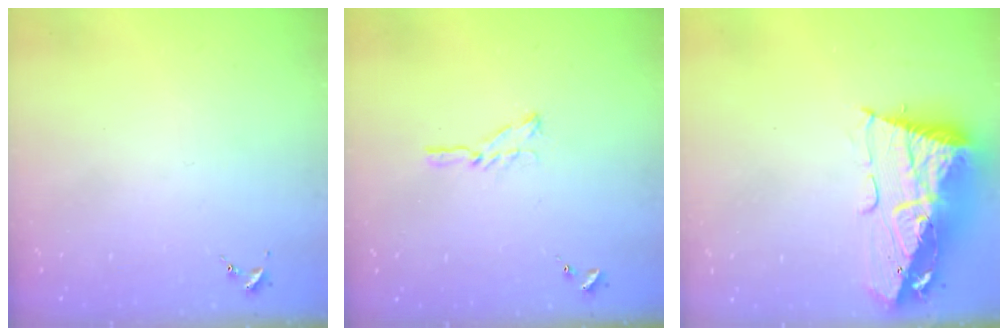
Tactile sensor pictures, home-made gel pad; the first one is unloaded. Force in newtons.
{"total": 6.4, "press": 6.3, "slide": 0.6}
{"total": 16.3, "press": 16.1, "slide": 2.0}